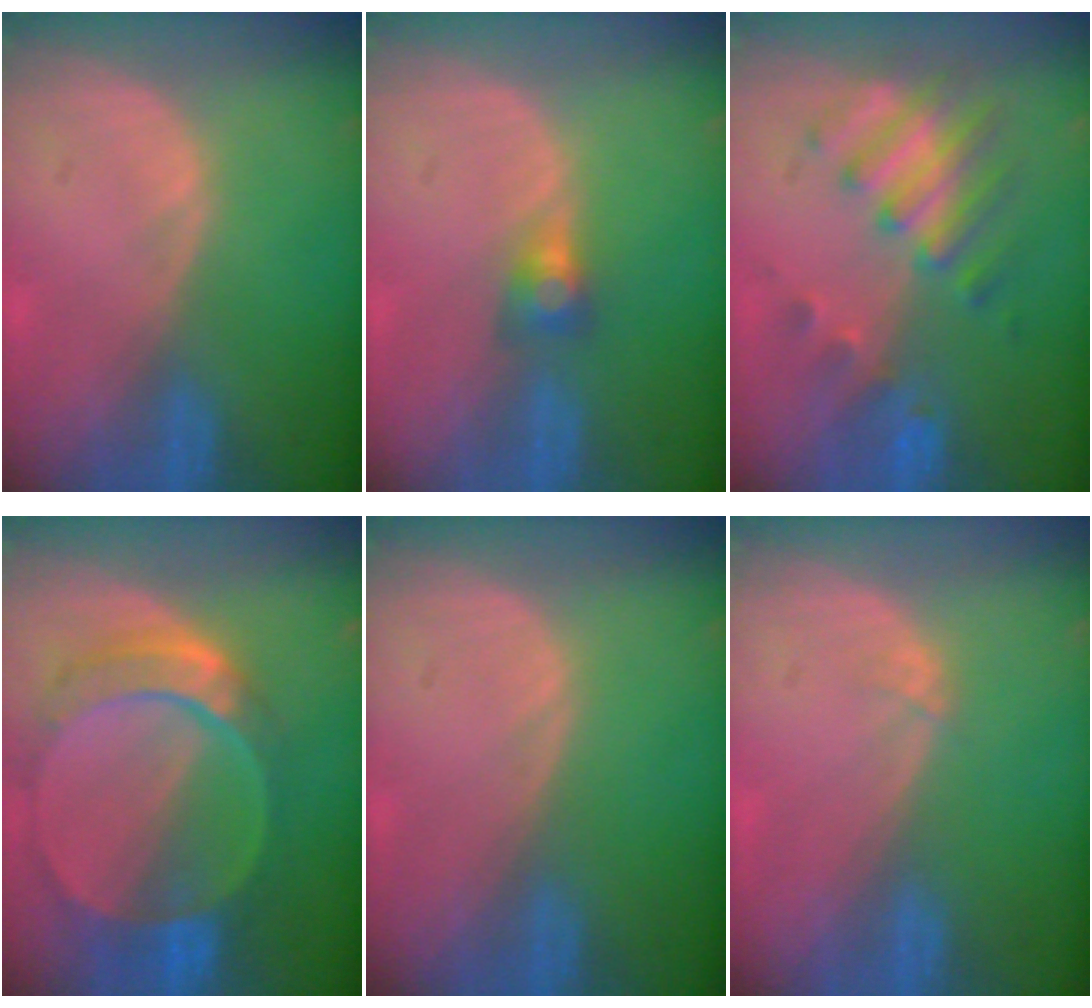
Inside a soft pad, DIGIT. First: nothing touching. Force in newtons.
{"total": 3.0, "press": 2.5, "slide": 1.6}
{"total": 8.3, "press": 7.2, "slide": 4.1}
{"total": 9.6, "press": 8.3, "slide": 4.7}
{"total": 0.0}
{"total": 0.7, "press": 0.6, "slide": 0.3}